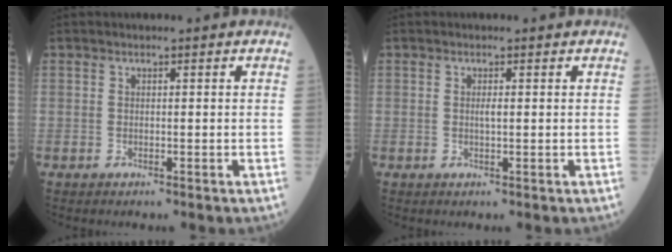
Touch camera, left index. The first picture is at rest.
{"total": 0.8, "force": [0.2, 0.1, 0.8], "torque": [-0.020, -0.001, 0.003]}